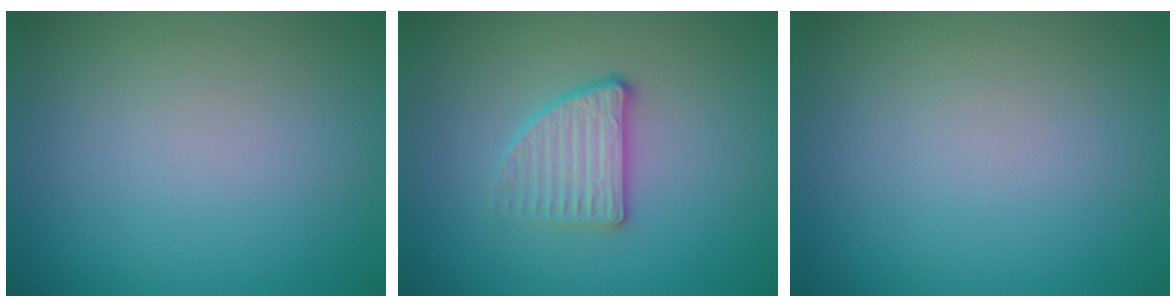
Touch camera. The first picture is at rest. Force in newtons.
{"total": 2.7, "press": 2.4, "slide": 1.2}
{"total": 0.0}